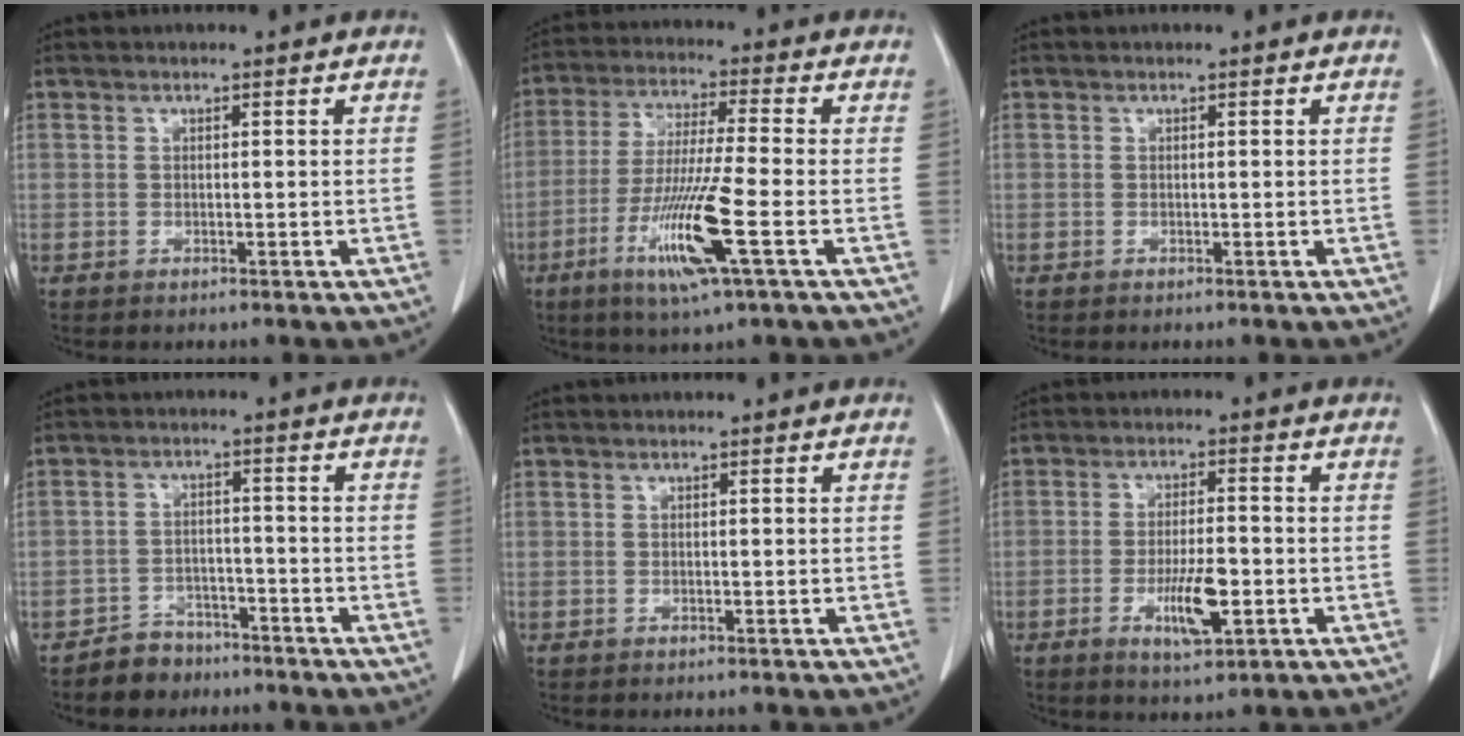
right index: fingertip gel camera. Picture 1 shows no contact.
{"total": 12.3, "force": [-4.7, -0.3, 11.4], "torque": [-0.228, -0.025, -0.091]}
{"total": 0.0}
{"total": 4.7, "force": [-3.6, 3.1, 0.1], "torque": [0.001, 0.012, -0.057]}
{"total": 0.0}
{"total": 7.2, "force": [-2.4, 1.8, 6.6], "torque": [-0.119, -0.008, -0.036]}